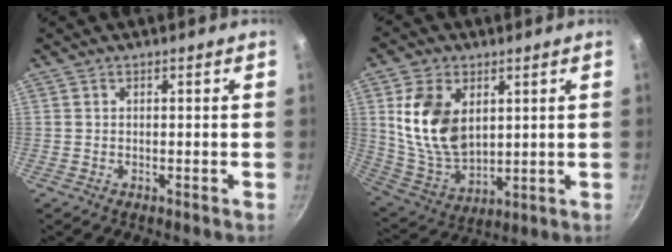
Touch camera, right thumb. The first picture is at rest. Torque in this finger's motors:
{"motor_torque": [-0.55, 0.96, 1.32, -0.33, 0.21]}